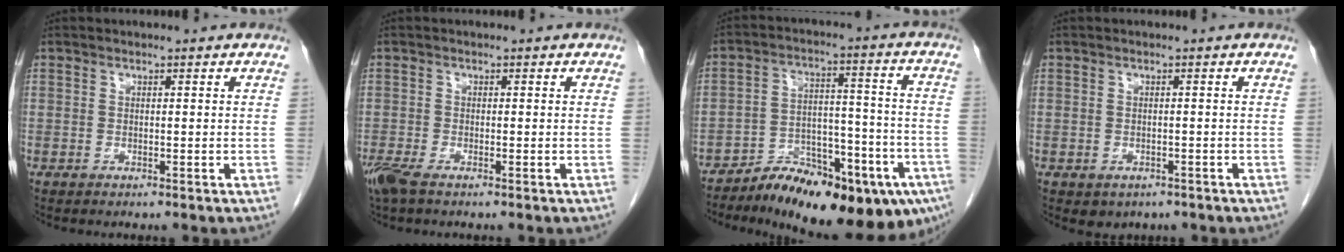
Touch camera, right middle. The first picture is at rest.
{"total": 3.1, "force": [-2.2, 0.8, 2.1], "torque": [-0.051, -0.010, -0.042]}
{"total": 20.2, "force": [-14.5, 6.0, 12.7], "torque": [-0.125, 0.028, -0.215]}
{"total": 2.4, "force": [-1.5, 1.7, 0.8], "torque": [-0.011, 0.000, -0.011]}